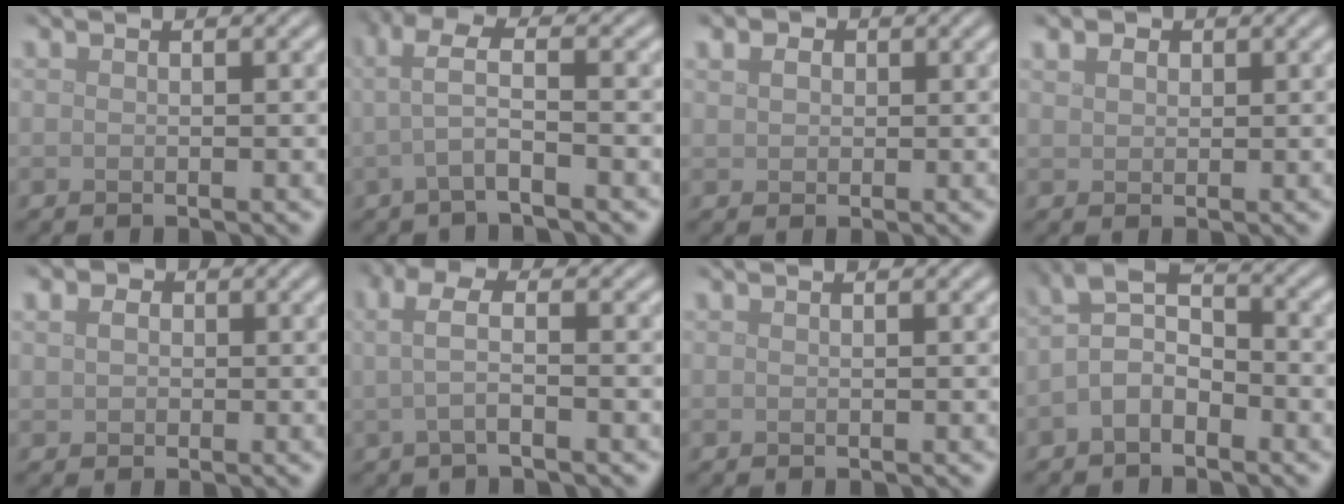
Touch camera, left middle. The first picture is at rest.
{"total": 3.1, "force": [-0.4, 0.7, 3.0], "torque": [-0.063, 0.005, -0.013]}
{"total": 3.0, "force": [1.5, 2.2, 1.3], "torque": [-0.029, 0.016, 0.012]}
{"total": 2.0, "force": [1.2, 1.4, 0.8], "torque": [-0.019, 0.010, 0.013]}
{"total": 3.3, "force": [1.2, 2.7, 1.6], "torque": [-0.021, 0.020, -0.003]}
{"total": 2.7, "force": [-0.1, 0.9, 2.6], "torque": [-0.053, 0.003, -0.005]}
{"total": 0.0}
{"total": 3.9, "force": [-1.4, 2.1, 2.9], "torque": [-0.060, 0.014, -0.035]}